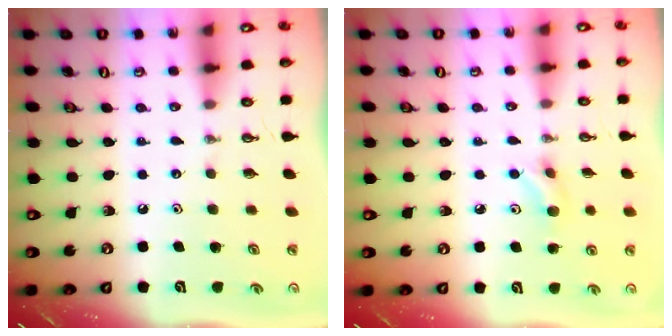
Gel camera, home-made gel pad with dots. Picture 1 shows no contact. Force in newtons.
{"total": 5.4, "press": 5.3, "slide": 0.9}